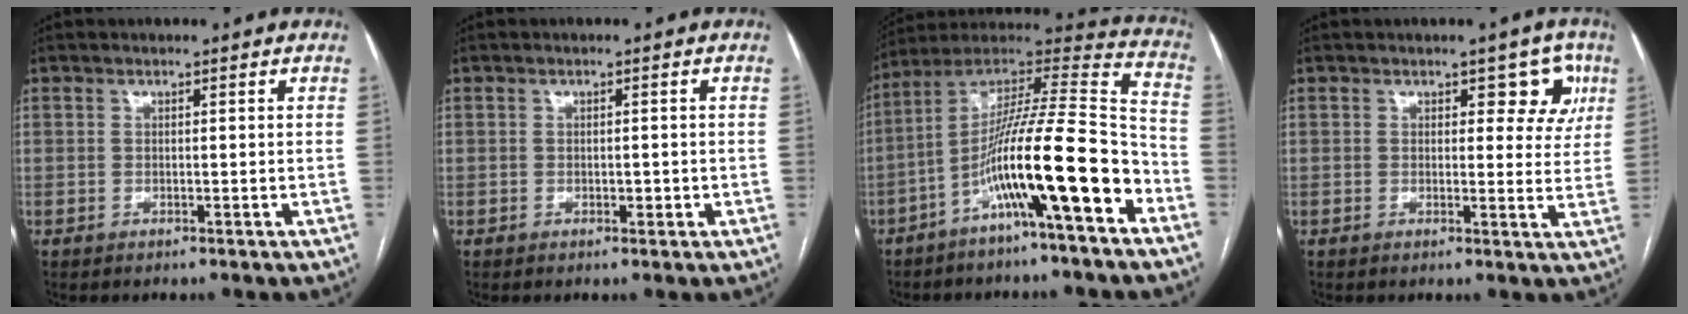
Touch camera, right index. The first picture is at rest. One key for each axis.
{"total": 1.0, "fx": -0.3, "fy": 0.6, "fz": 0.8, "tx": -0.013, "ty": 0.001, "tz": -0.002}
{"total": 18.8, "fx": -8.2, "fy": 0.9, "fz": 16.9, "tx": -0.291, "ty": 0.012, "tz": -0.141}
{"total": 5.1, "fx": 2.2, "fy": 2.9, "fz": 3.5, "tx": -0.018, "ty": 0.010, "tz": 0.020}